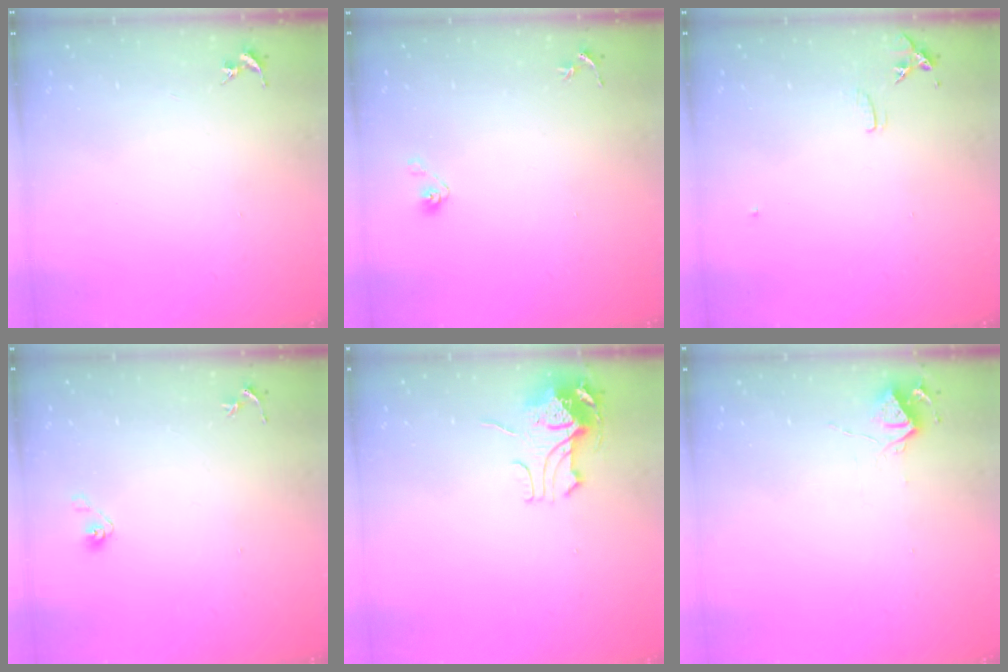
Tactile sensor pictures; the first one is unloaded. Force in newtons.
{"total": 4.0, "press": 3.6, "slide": 1.8}
{"total": 6.3, "press": 6.2, "slide": 0.7}
{"total": 3.9, "press": 3.4, "slide": 1.9}
{"total": 10.6, "press": 10.6, "slide": 0.9}
{"total": 6.0, "press": 6.0, "slide": 0.7}